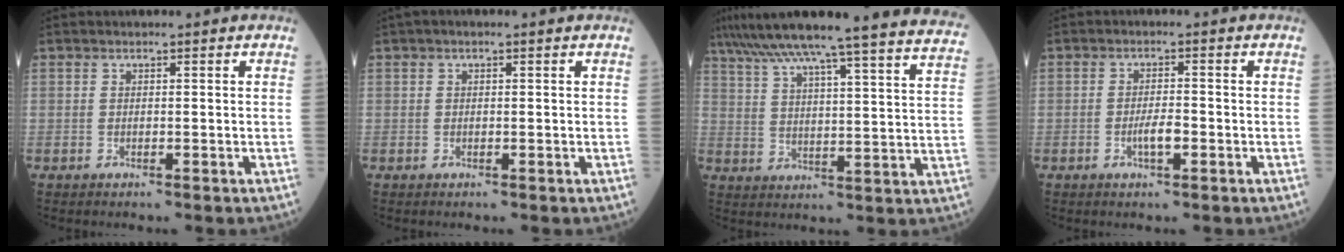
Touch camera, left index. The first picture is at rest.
{"total": 0.8, "force": [0.4, 0.2, 0.7], "torque": [-0.019, 0.009, 0.003]}
{"total": 30.2, "force": [27.2, -0.4, 13.2], "torque": [-0.222, -0.058, 0.345]}
{"total": 2.7, "force": [-1.1, 0.7, 2.4], "torque": [-0.046, 0.002, -0.019]}